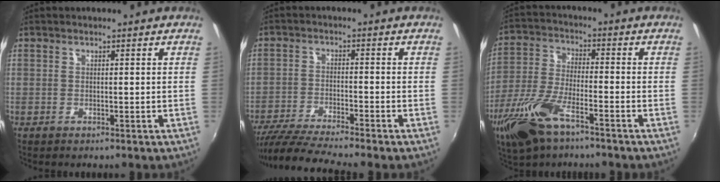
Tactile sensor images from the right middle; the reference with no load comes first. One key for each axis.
{"total": 11.3, "fx": -10.1, "fy": -0.5, "fz": 5.1, "tx": -0.118, "ty": -0.026, "tz": -0.181}
{"total": 13.6, "fx": -8.2, "fy": 4.8, "fz": 9.7, "tx": -0.216, "ty": -0.025, "tz": -0.162}